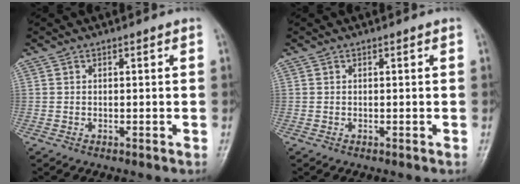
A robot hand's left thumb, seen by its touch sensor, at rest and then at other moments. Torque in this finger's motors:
{"motor_torque": [0.13, -0.08, -0.02, 0.10, 0.06]}